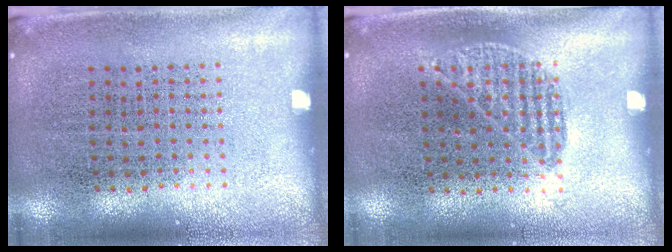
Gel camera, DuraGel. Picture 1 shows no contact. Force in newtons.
{"total": 1.0, "press": 0.7, "slide": 0.7}